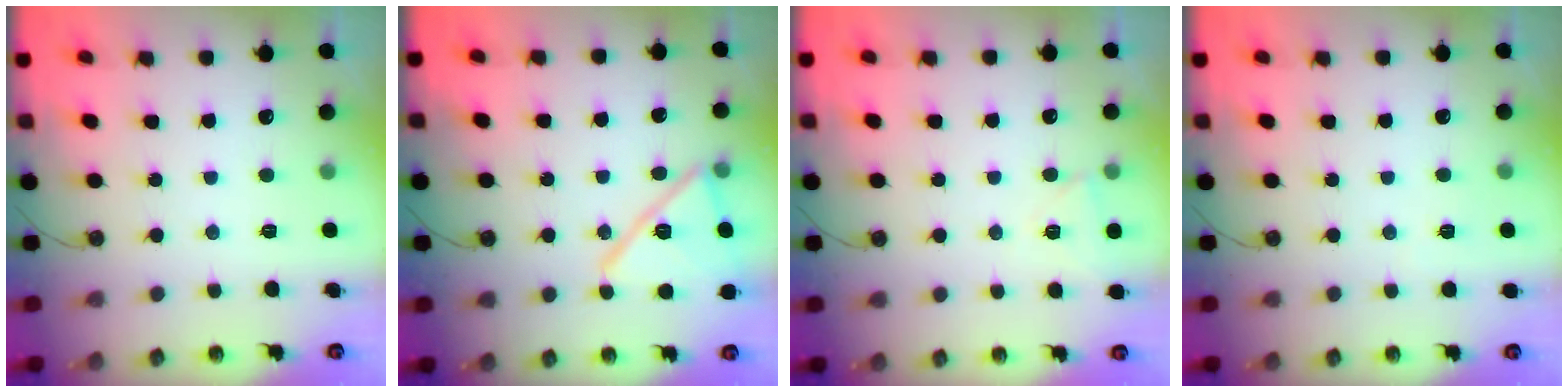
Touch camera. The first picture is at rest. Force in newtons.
{"total": 16.1, "press": 16.1, "slide": 1.1}
{"total": 5.1, "press": 5.0, "slide": 0.8}
{"total": 1.4, "press": 1.4, "slide": 0.5}